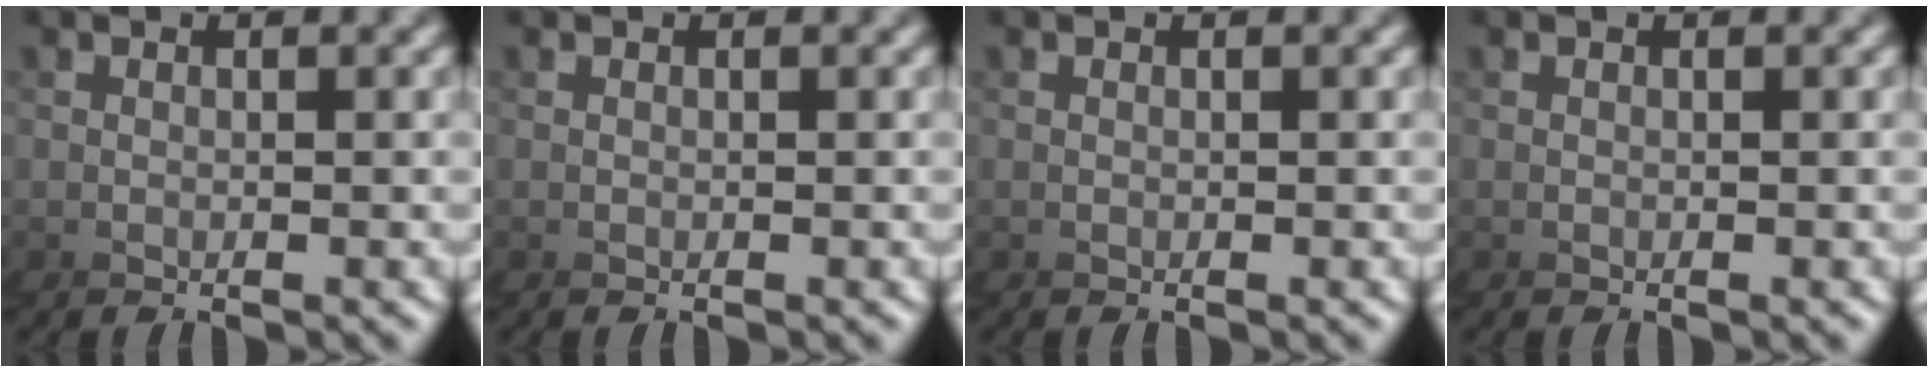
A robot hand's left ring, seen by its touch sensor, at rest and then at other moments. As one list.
[{"total": 0.0}, {"total": 0.0}, {"total": 0.0}]